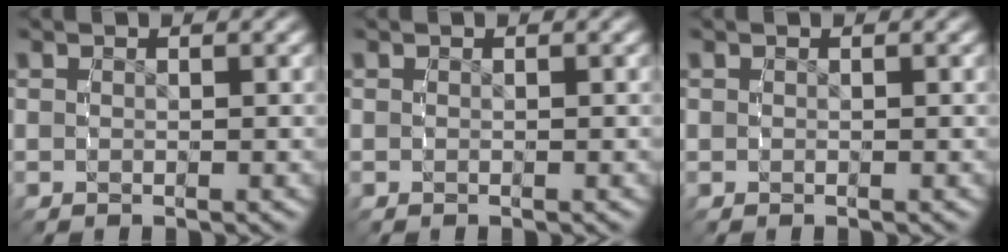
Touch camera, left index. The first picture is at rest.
{"total": 0.0}
{"total": 0.5, "force": [0.1, 0.5, 0.0], "torque": [-0.001, -0.001, 0.002]}